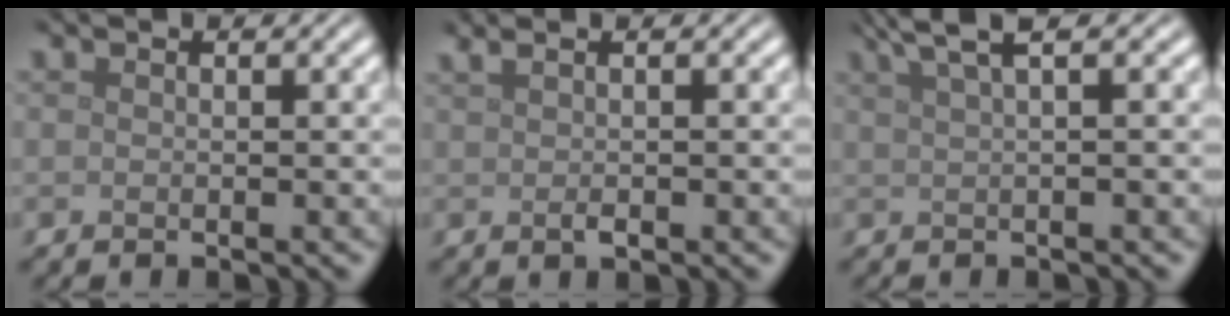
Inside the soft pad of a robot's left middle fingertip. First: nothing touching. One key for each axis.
{"total": 1.4, "fx": 0.4, "fy": 0.4, "fz": 1.3, "tx": -0.029, "ty": 0.004, "tz": 0.010}
{"total": 3.9, "fx": 2.5, "fy": 0.9, "fz": 2.9, "tx": -0.039, "ty": 0.011, "tz": 0.034}